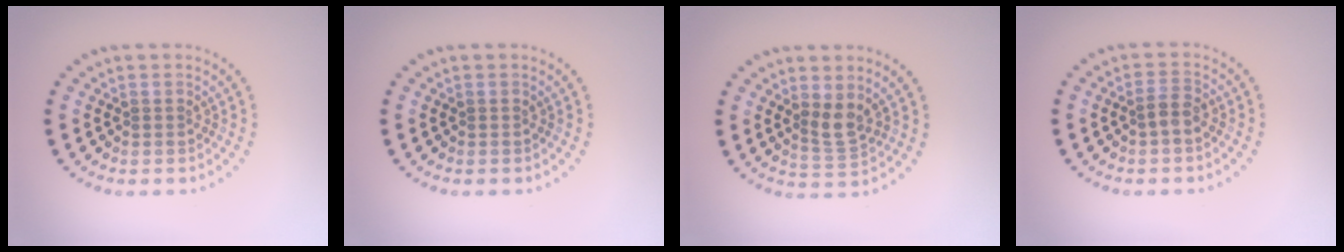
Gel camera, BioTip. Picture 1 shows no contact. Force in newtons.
{"total": 0.0}
{"total": 2.2, "press": 1.8, "slide": 1.4}
{"total": 1.5, "press": 1.3, "slide": 0.7}